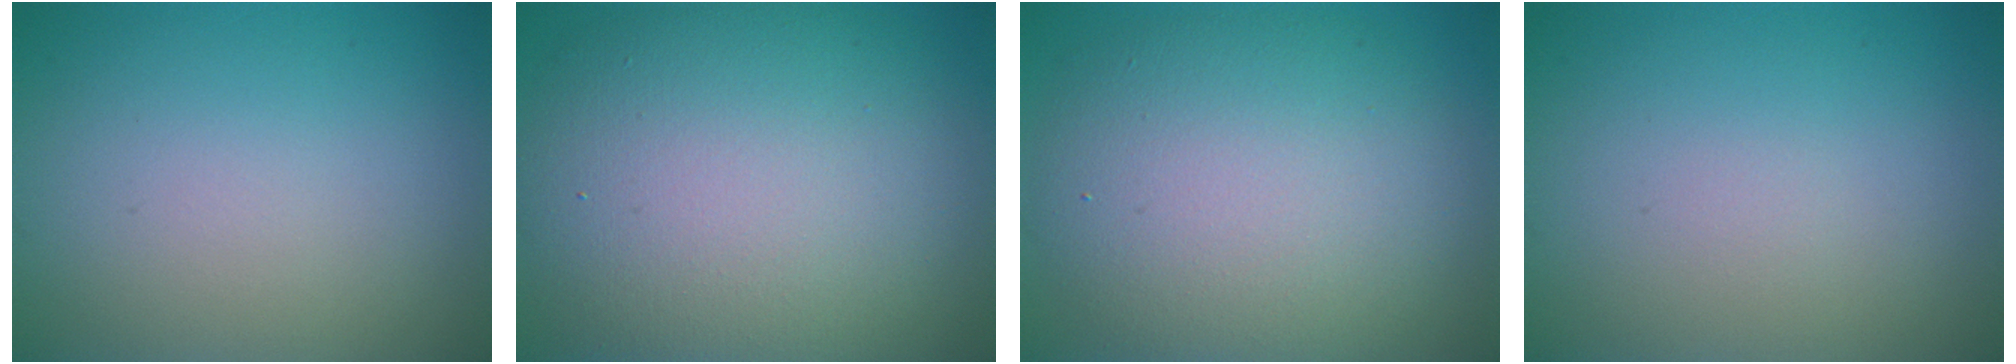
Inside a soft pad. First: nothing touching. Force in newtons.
{"total": 12.9, "press": 12.8, "slide": 1.2}
{"total": 9.6, "press": 9.5, "slide": 0.7}
{"total": 0.0}